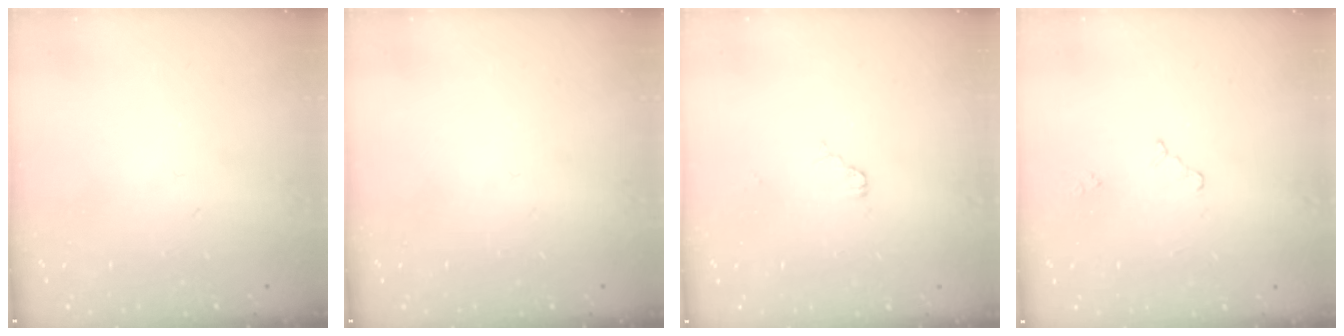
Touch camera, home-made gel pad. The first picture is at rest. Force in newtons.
{"total": 0.0}
{"total": 2.0, "press": 2.0, "slide": 0.2}
{"total": 1.5, "press": 1.5, "slide": 0.3}